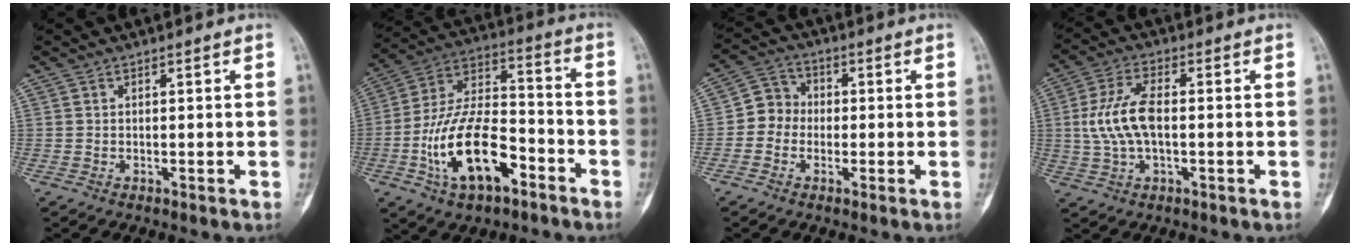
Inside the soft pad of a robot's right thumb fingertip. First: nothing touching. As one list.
[{"total": 18.7, "force": [-7.6, 9.2, 14.4], "torque": [-0.250, 0.052, -0.136]}, {"total": 5.7, "force": [-0.9, 5.2, 2.2], "torque": [-0.009, 0.019, -0.031]}, {"total": 9.4, "force": [0.0, 4.5, 8.3], "torque": [-0.180, 0.014, 0.000]}]